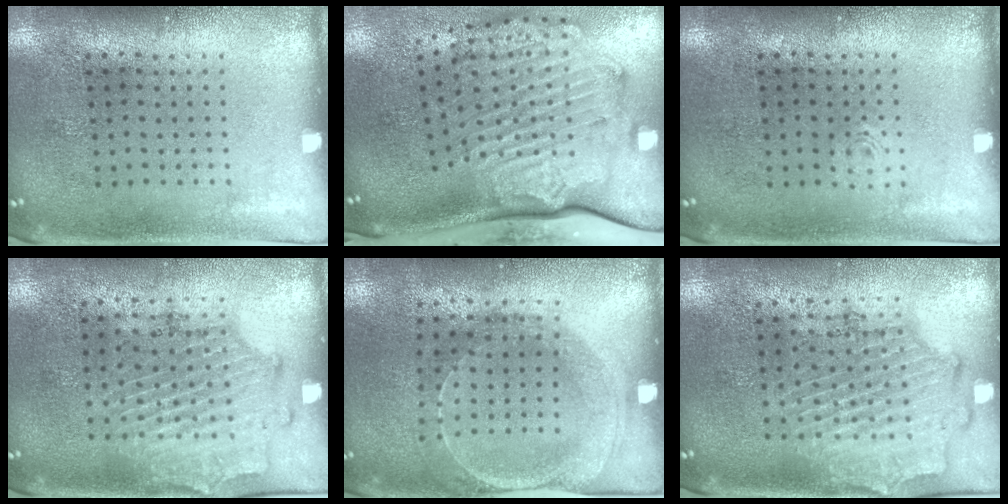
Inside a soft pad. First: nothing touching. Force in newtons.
{"total": 3.3, "press": 2.5, "slide": 2.2}
{"total": 0.6, "press": 0.6, "slide": 0.1}
{"total": 1.7, "press": 1.4, "slide": 0.9}
{"total": 1.5, "press": 1.5, "slide": 0.3}
{"total": 1.9, "press": 1.7, "slide": 0.8}